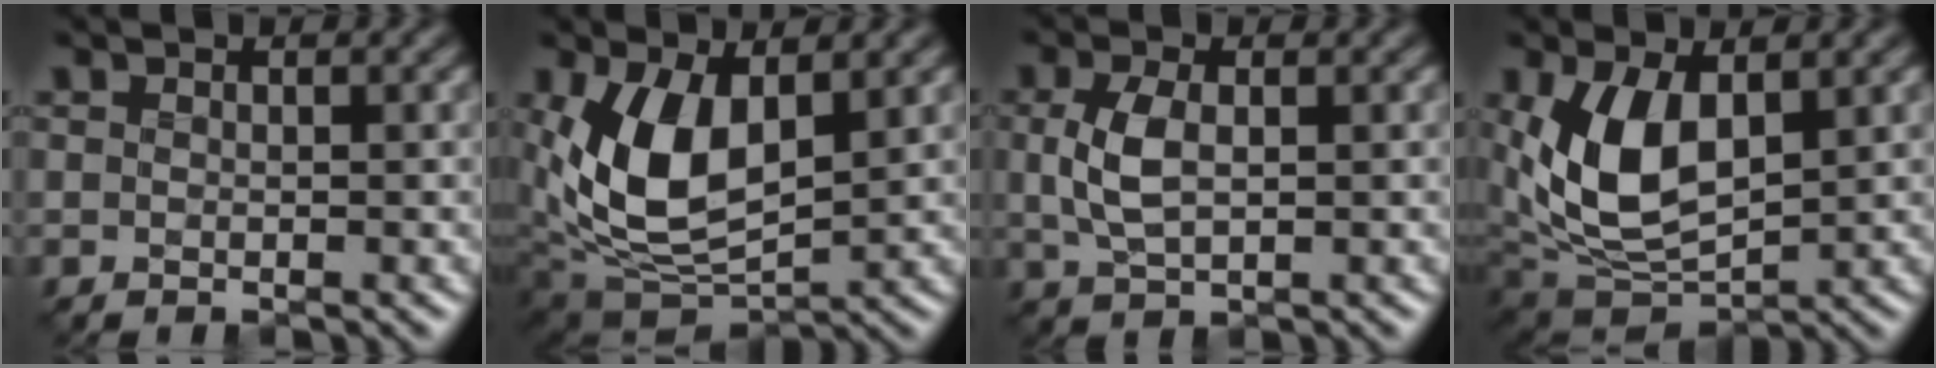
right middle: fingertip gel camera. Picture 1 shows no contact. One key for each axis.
{"total": 8.6, "fx": 1.1, "fy": 4.8, "fz": 7.1, "tx": -0.146, "ty": -0.012, "tz": 0.016}
{"total": 3.4, "fx": -0.2, "fy": 1.7, "fz": 2.9, "tx": -0.071, "ty": 0.000, "tz": -0.004}
{"total": 7.8, "fx": 1.0, "fy": 4.2, "fz": 6.4, "tx": -0.139, "ty": -0.011, "tz": 0.017}